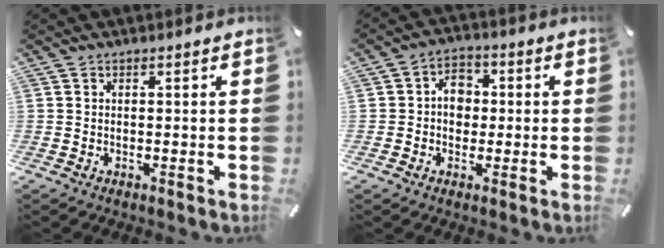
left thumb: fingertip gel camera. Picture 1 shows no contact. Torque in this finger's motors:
{"motor_torque": [1.10, 1.36, 0.29, -0.27, 0.00]}